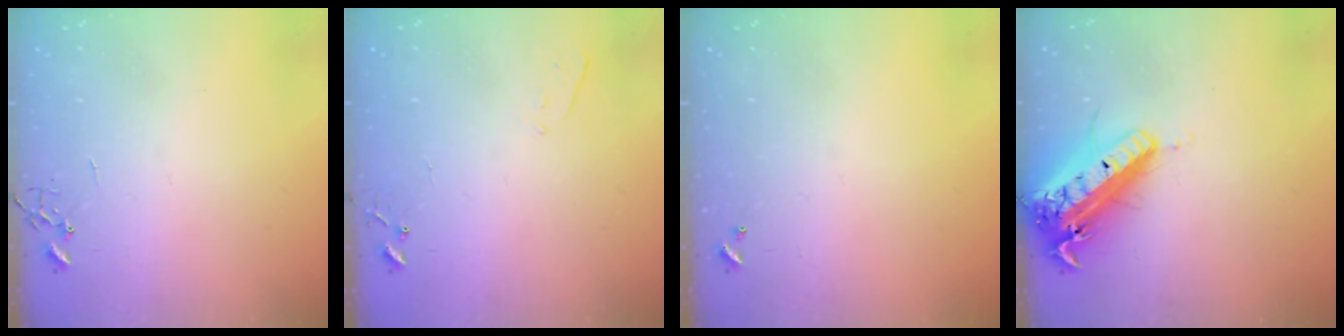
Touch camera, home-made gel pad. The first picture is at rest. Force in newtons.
{"total": 4.2, "press": 4.2, "slide": 0.6}
{"total": 0.0}
{"total": 21.3, "press": 20.9, "slide": 4.2}